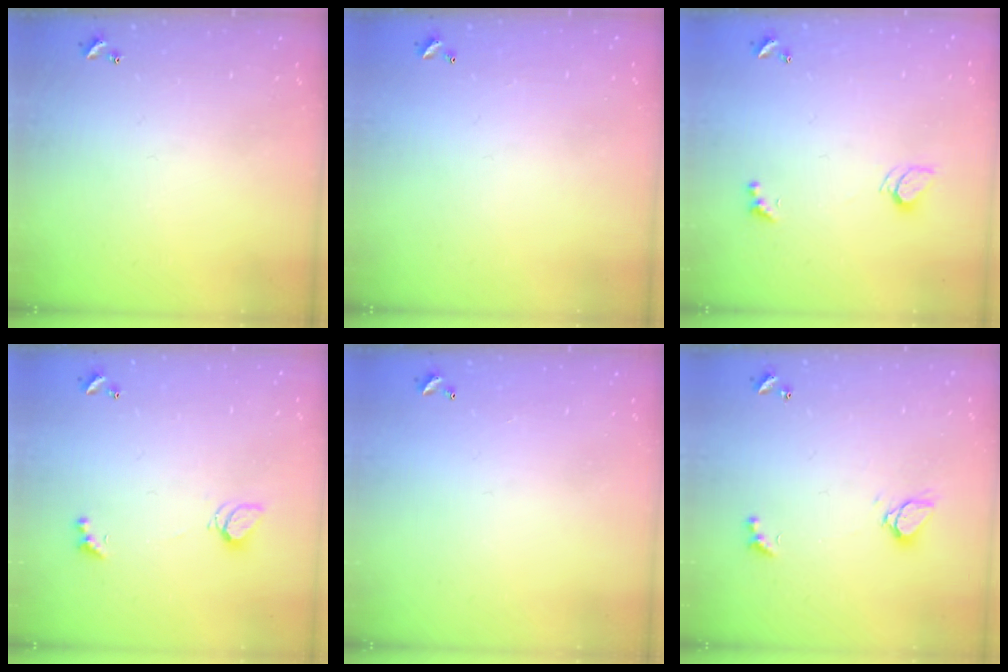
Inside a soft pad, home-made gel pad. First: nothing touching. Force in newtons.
{"total": 2.8, "press": 2.8, "slide": 0.1}
{"total": 2.5, "press": 2.4, "slide": 0.6}
{"total": 2.0, "press": 1.9, "slide": 0.5}
{"total": 2.8, "press": 2.8, "slide": 0.1}
{"total": 2.1, "press": 2.0, "slide": 0.5}